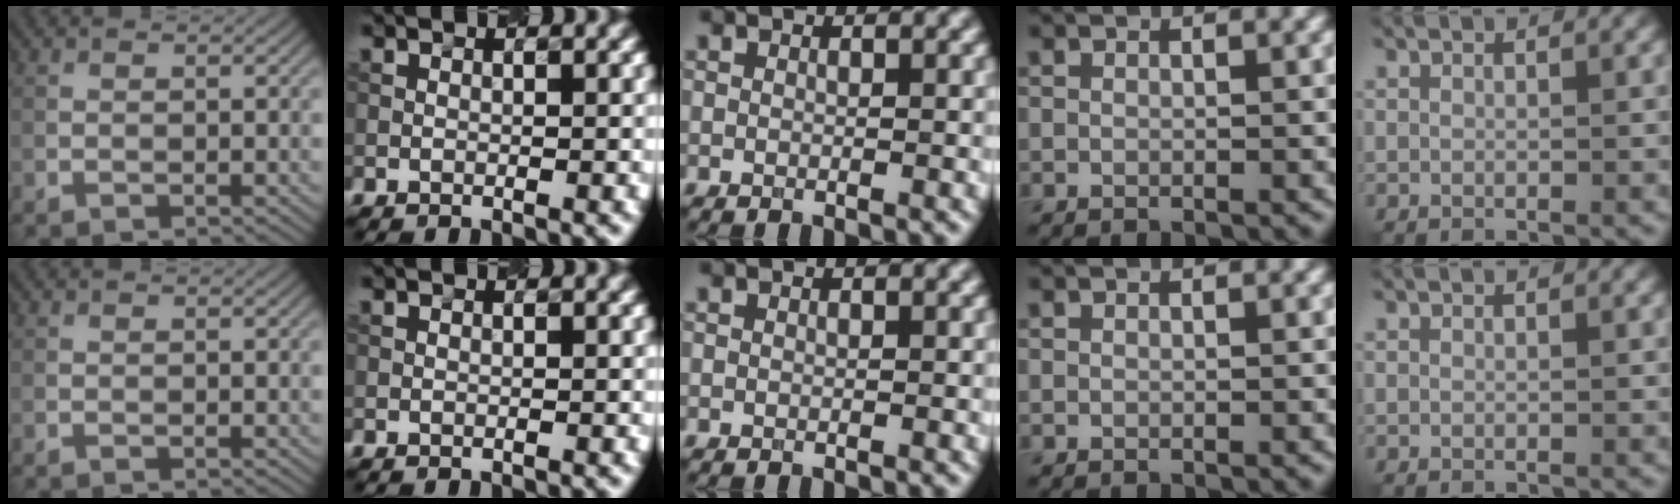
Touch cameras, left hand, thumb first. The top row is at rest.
{}